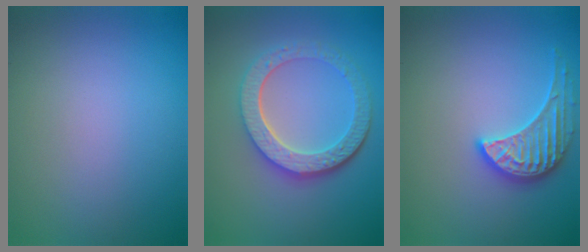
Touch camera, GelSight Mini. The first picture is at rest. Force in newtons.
{"total": 5.9, "press": 4.6, "slide": 3.7}
{"total": 3.2, "press": 3.2, "slide": 0.5}